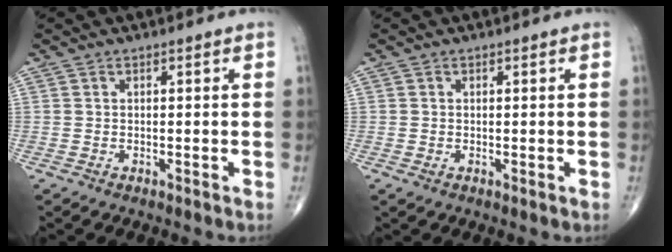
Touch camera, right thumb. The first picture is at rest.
{"total": 0.8, "force": [-0.1, 0.4, 0.7], "torque": [-0.015, -0.002, 0.000]}